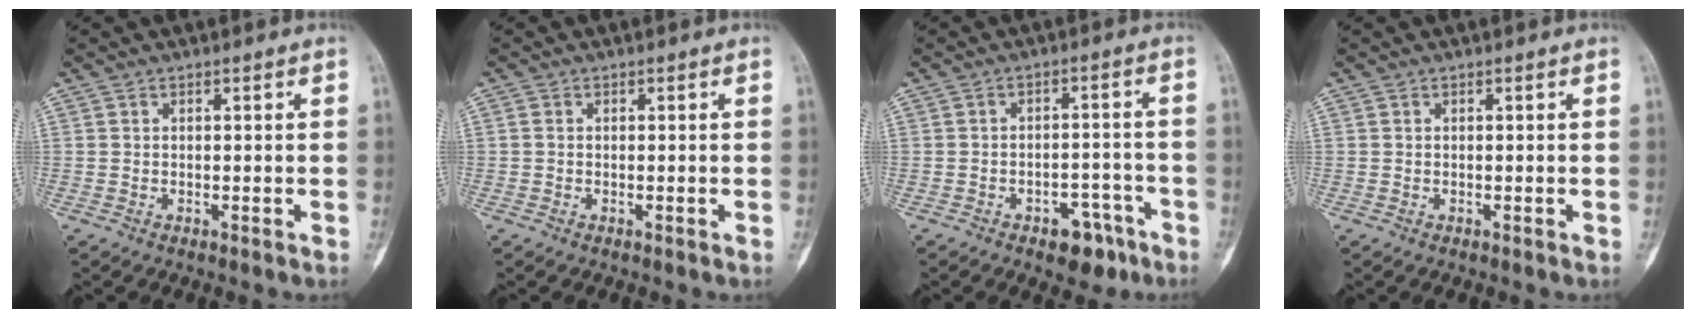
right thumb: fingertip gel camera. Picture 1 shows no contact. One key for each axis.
{"total": 0.5, "fx": 0.0, "fy": 0.5, "fz": 0.3, "tx": -0.004, "ty": 0.002, "tz": -0.002}
{"total": 7.1, "fx": -4.2, "fy": 4.0, "fz": 4.0, "tx": -0.029, "ty": 0.035, "tz": -0.054}
{"total": 0.0}